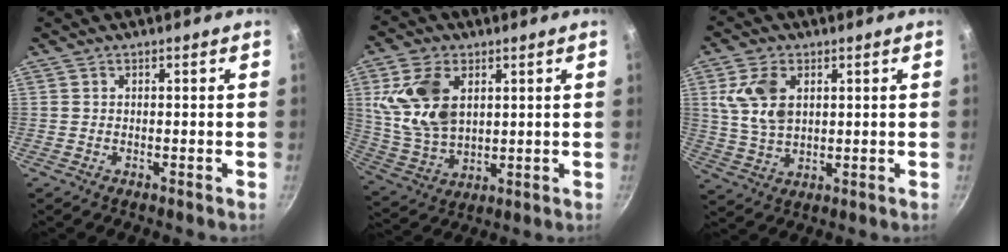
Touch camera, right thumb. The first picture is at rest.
{"total": 14.0, "force": [3.8, 9.1, 10.0], "torque": [-0.177, -0.016, 0.085]}
{"total": 9.1, "force": [2.6, 5.9, 6.4], "torque": [-0.115, -0.011, 0.053]}